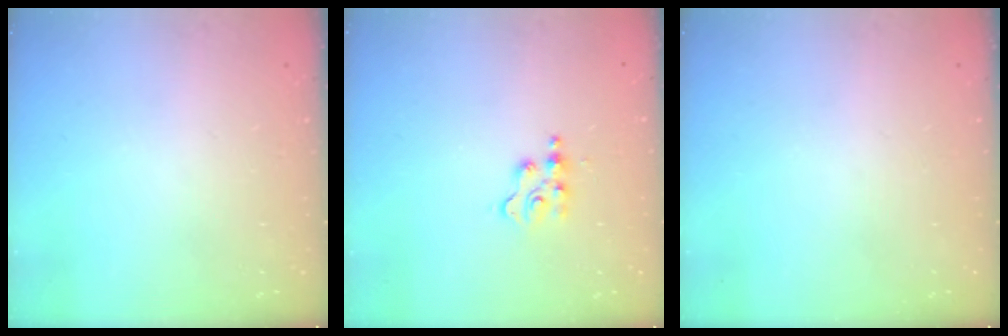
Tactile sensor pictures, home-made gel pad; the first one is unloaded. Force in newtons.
{"total": 3.7, "press": 3.7, "slide": 0.6}
{"total": 0.0}